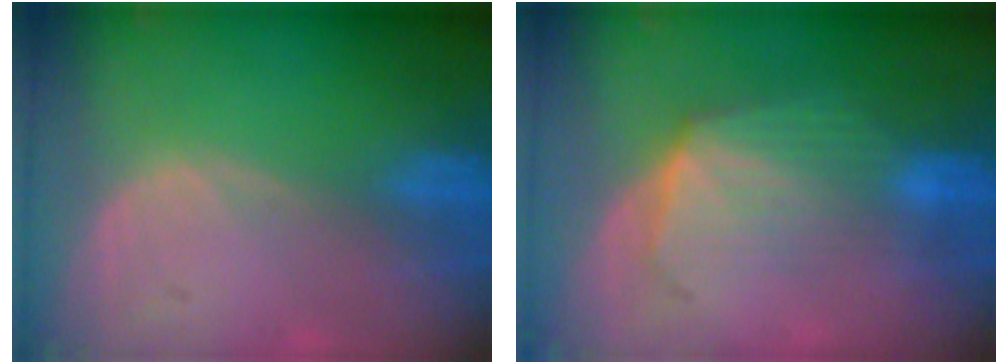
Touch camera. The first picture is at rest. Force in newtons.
{"total": 7.2, "press": 6.5, "slide": 3.0}